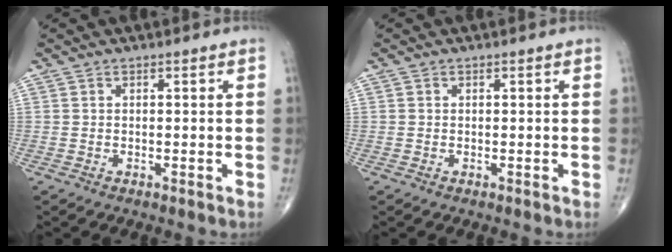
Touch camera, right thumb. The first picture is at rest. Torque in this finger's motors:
{"motor_torque": [-0.25, -0.02, -0.25, -0.17, -0.02]}